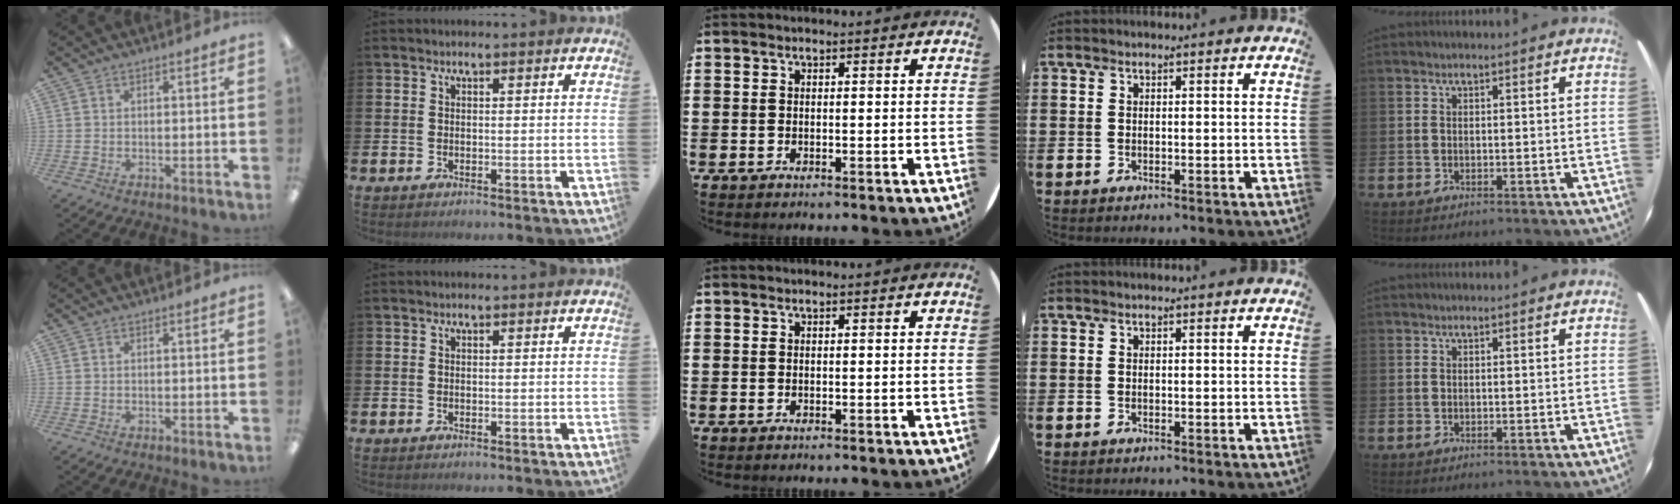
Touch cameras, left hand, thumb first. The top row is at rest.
{}